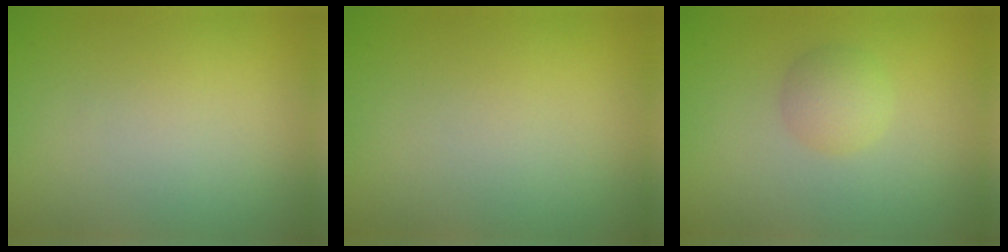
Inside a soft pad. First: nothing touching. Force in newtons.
{"total": 0.0}
{"total": 2.1, "press": 2.1, "slide": 0.0}